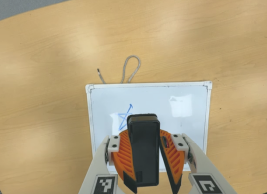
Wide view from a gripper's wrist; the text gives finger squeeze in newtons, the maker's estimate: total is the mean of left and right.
{"total": 10.8, "left": 10.3, "right": 11.4}